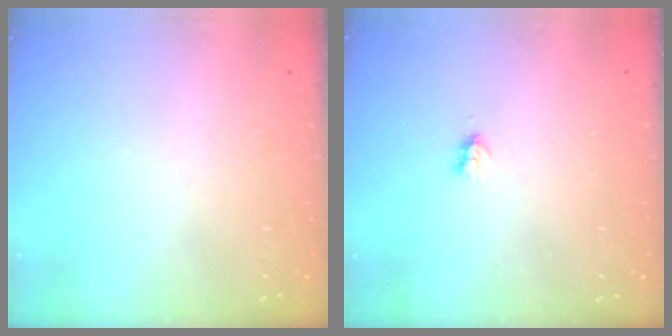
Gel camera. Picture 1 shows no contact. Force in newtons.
{"total": 1.7, "press": 1.7, "slide": 0.3}